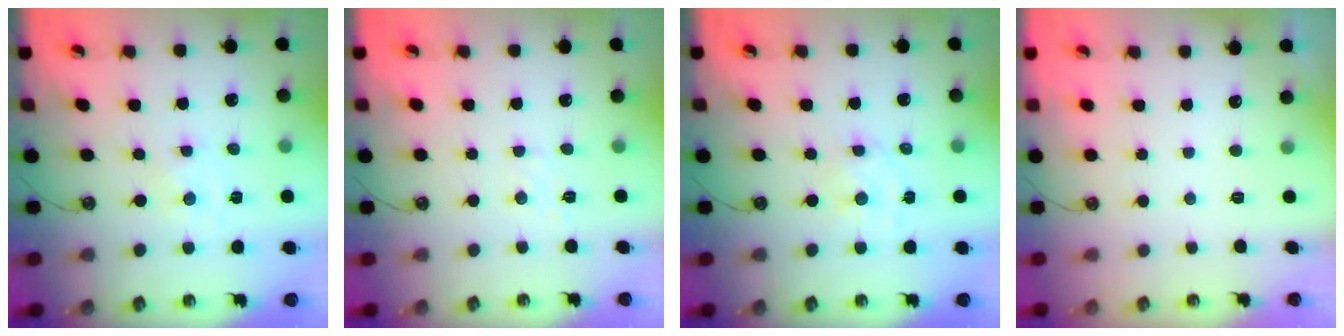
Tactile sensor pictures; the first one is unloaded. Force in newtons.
{"total": 4.2, "press": 4.2, "slide": 0.5}
{"total": 2.6, "press": 2.6, "slide": 0.6}
{"total": 0.0}